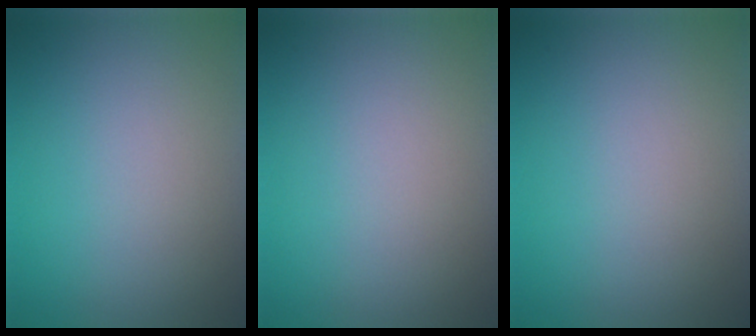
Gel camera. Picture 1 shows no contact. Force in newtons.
{"total": 0.0}
{"total": 0.0}